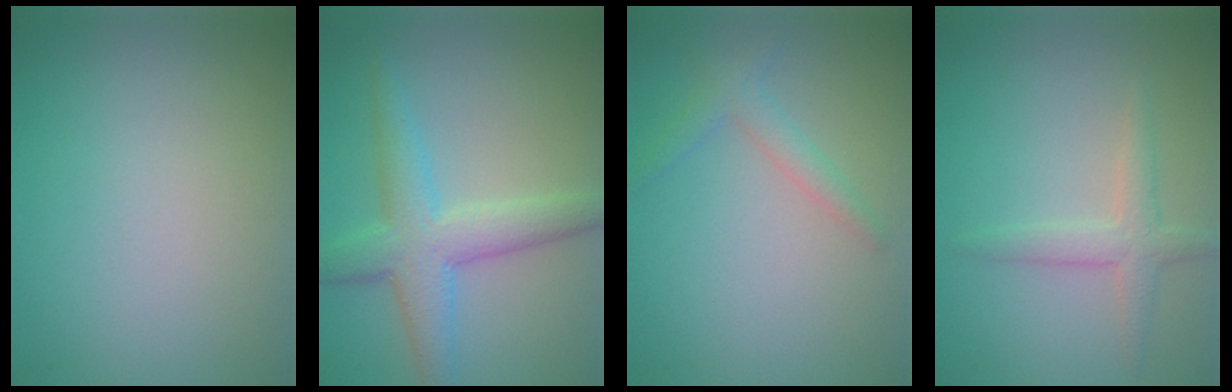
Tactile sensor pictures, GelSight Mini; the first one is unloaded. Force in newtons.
{"total": 5.1, "press": 5.1, "slide": 0.1}
{"total": 1.9, "press": 1.9, "slide": 0.0}
{"total": 2.1, "press": 2.1, "slide": 0.1}